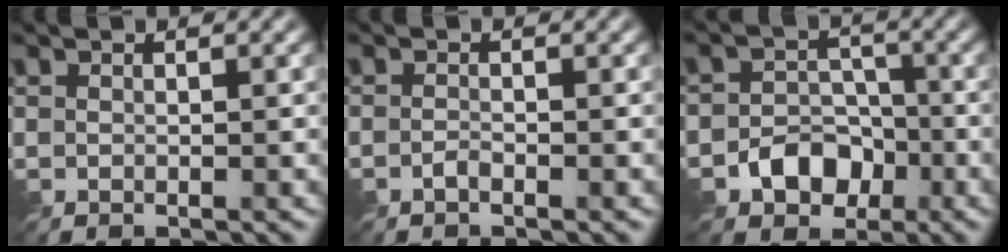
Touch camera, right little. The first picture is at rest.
{"total": 0.8, "force": [-0.7, 0.1, 0.4], "torque": [-0.011, 0.001, -0.017]}
{"total": 4.1, "force": [-2.1, 3.2, 1.6], "torque": [-0.007, 0.004, -0.045]}